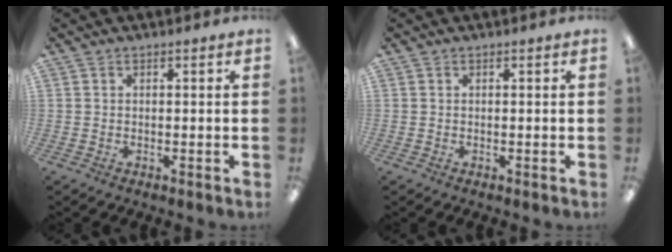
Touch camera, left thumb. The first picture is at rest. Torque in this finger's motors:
{"motor_torque": [0.00, 0.03, 0.04, -0.07, 0.00]}